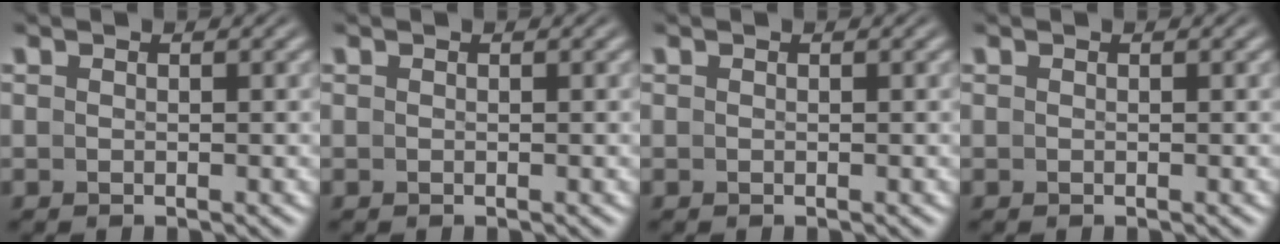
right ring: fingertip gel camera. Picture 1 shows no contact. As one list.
[{"total": 0.0}, {"total": 0.0}, {"total": 0.0}]